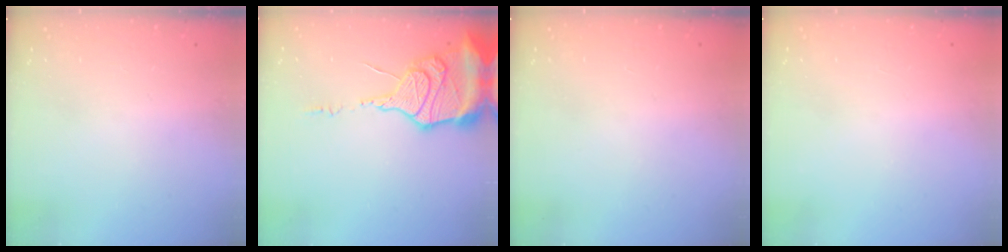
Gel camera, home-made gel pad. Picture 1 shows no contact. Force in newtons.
{"total": 18.9, "press": 18.8, "slide": 1.8}
{"total": 0.0}
{"total": 0.0}